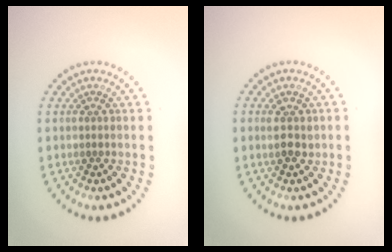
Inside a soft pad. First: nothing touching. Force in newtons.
{"total": 1.9, "press": 1.8, "slide": 0.5}